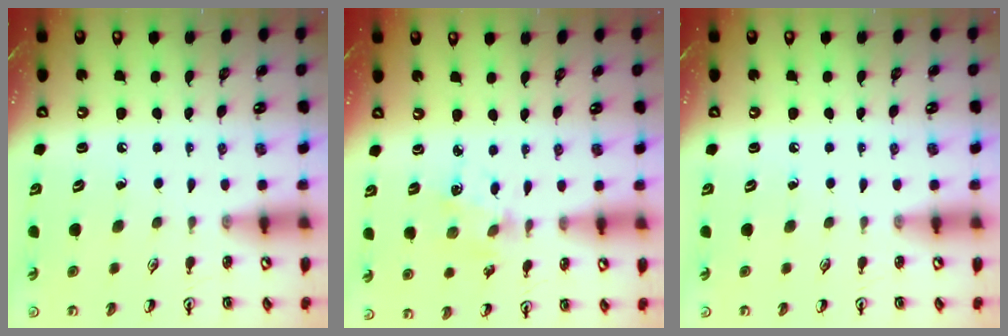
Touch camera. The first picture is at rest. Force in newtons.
{"total": 2.5, "press": 2.4, "slide": 0.4}
{"total": 0.0}